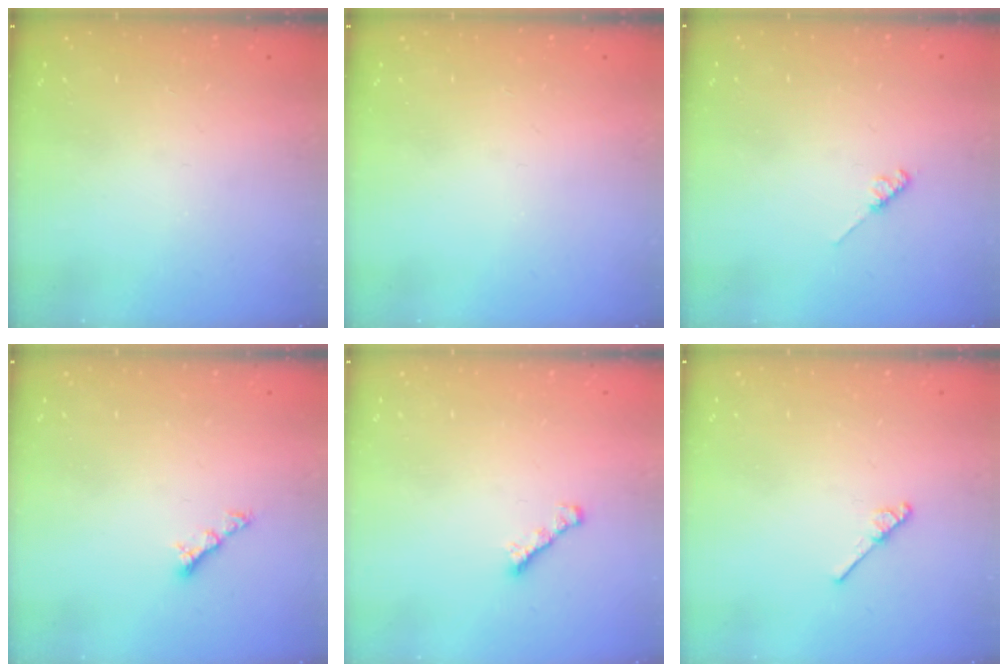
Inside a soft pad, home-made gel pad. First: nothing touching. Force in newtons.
{"total": 0.0}
{"total": 2.6, "press": 2.5, "slide": 0.4}
{"total": 4.1, "press": 4.1, "slide": 0.5}
{"total": 1.8, "press": 1.7, "slide": 0.6}
{"total": 3.0, "press": 2.9, "slide": 0.5}